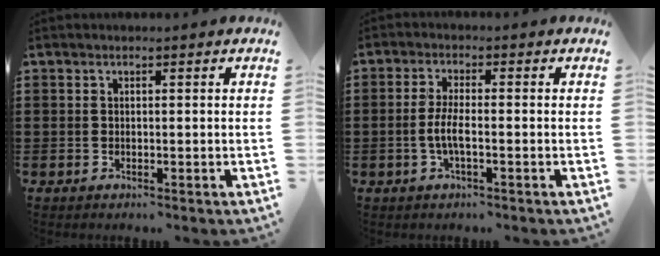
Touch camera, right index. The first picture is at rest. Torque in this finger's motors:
{"motor_torque": [2.00, 0.14, 0.37, 0.14]}